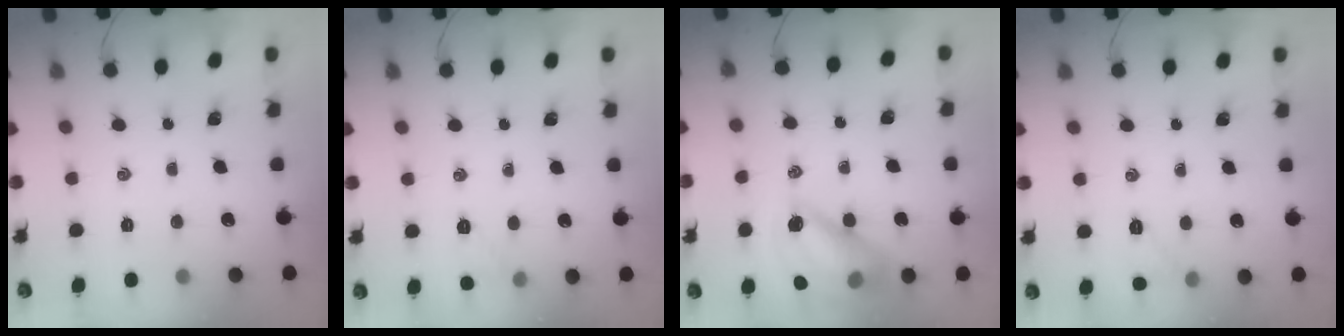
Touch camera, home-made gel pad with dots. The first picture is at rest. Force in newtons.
{"total": 4.8, "press": 4.6, "slide": 1.3}
{"total": 13.5, "press": 12.9, "slide": 3.7}
{"total": 4.6, "press": 4.4, "slide": 1.3}